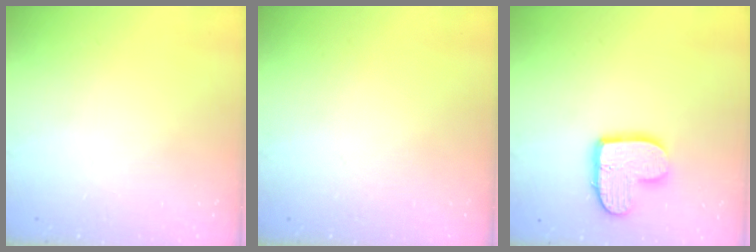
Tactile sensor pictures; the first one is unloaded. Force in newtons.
{"total": 0.0}
{"total": 12.2, "press": 12.2, "slide": 0.8}